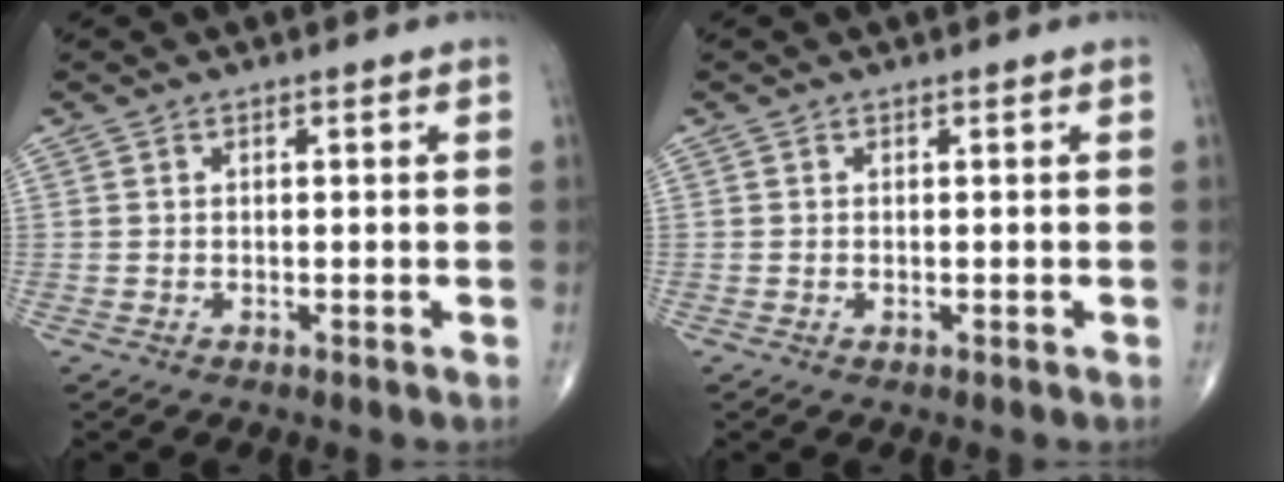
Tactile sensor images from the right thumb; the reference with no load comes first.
{"total": 0.0}